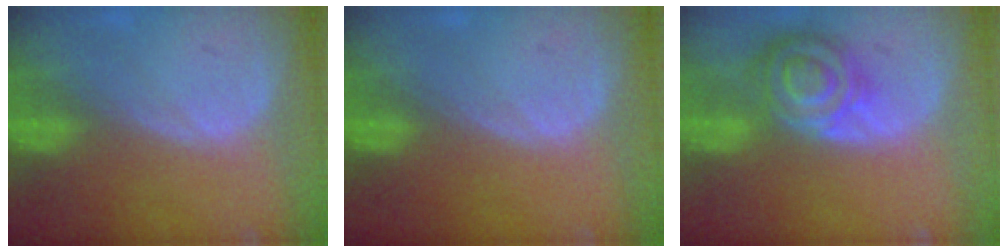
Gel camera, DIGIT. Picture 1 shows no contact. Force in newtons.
{"total": 0.0}
{"total": 8.2, "press": 7.2, "slide": 4.0}